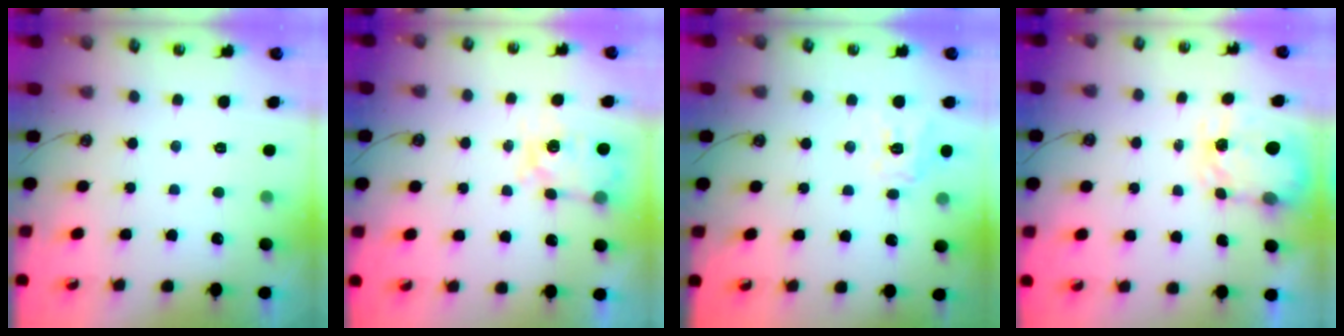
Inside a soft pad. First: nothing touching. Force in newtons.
{"total": 5.8, "press": 5.7, "slide": 0.8}
{"total": 11.2, "press": 11.1, "slide": 1.2}
{"total": 4.0, "press": 3.9, "slide": 0.6}